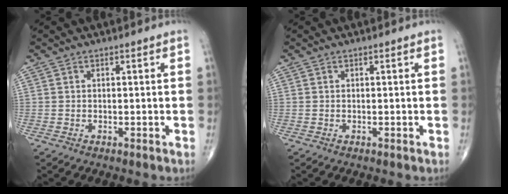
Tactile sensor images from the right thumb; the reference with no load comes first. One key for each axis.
{"total": 0.0}